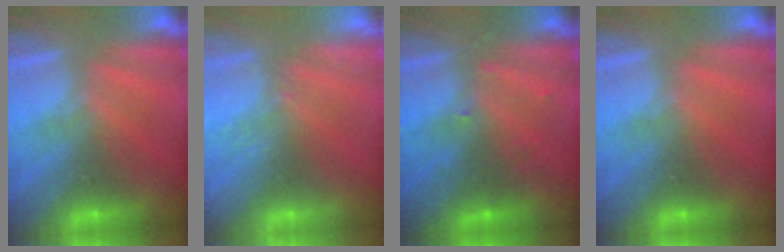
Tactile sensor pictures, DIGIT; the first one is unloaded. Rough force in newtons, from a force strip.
{"total": 2.4}
{"total": 2.9}
{"total": 0.0}